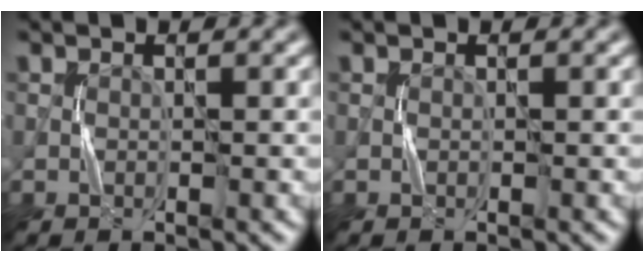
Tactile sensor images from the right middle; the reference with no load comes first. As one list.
[{"total": 0.0}]